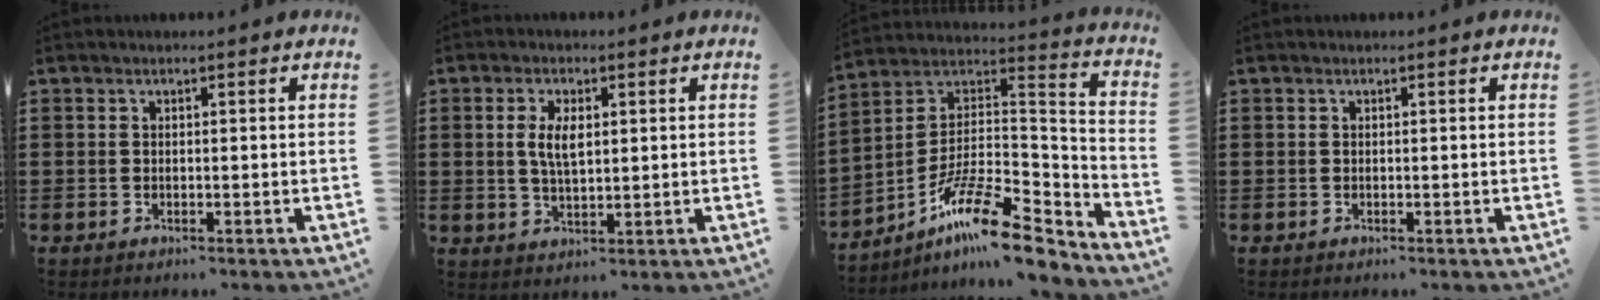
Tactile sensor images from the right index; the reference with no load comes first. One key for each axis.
{"total": 4.5, "fx": 0.8, "fy": 2.0, "fz": 4.0, "tx": -0.082, "ty": 0.010, "tz": 0.011}
{"total": 14.2, "fx": -9.5, "fy": 3.7, "fz": 9.9, "tx": -0.183, "ty": 0.017, "tz": -0.174}
{"total": 0.0}